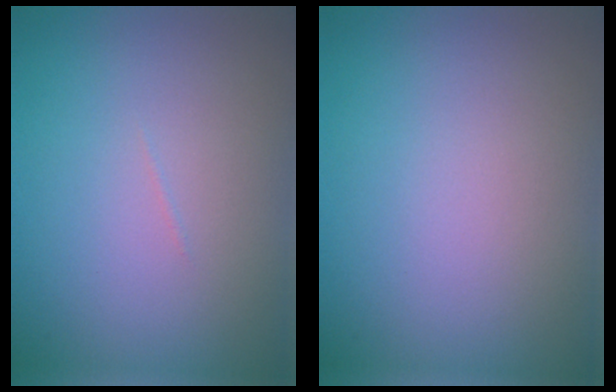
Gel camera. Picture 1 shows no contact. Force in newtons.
{"total": 0.0}